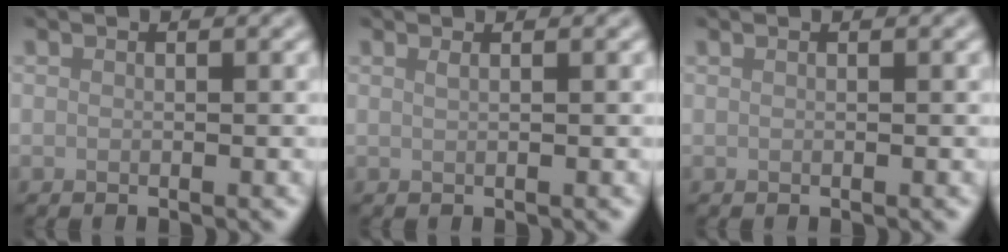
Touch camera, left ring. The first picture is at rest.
{"total": 0.9, "force": [0.4, 0.4, 0.7], "torque": [-0.004, -0.001, 0.002]}
{"total": 0.6, "force": [0.3, 0.3, 0.4], "torque": [-0.003, 0.001, 0.000]}